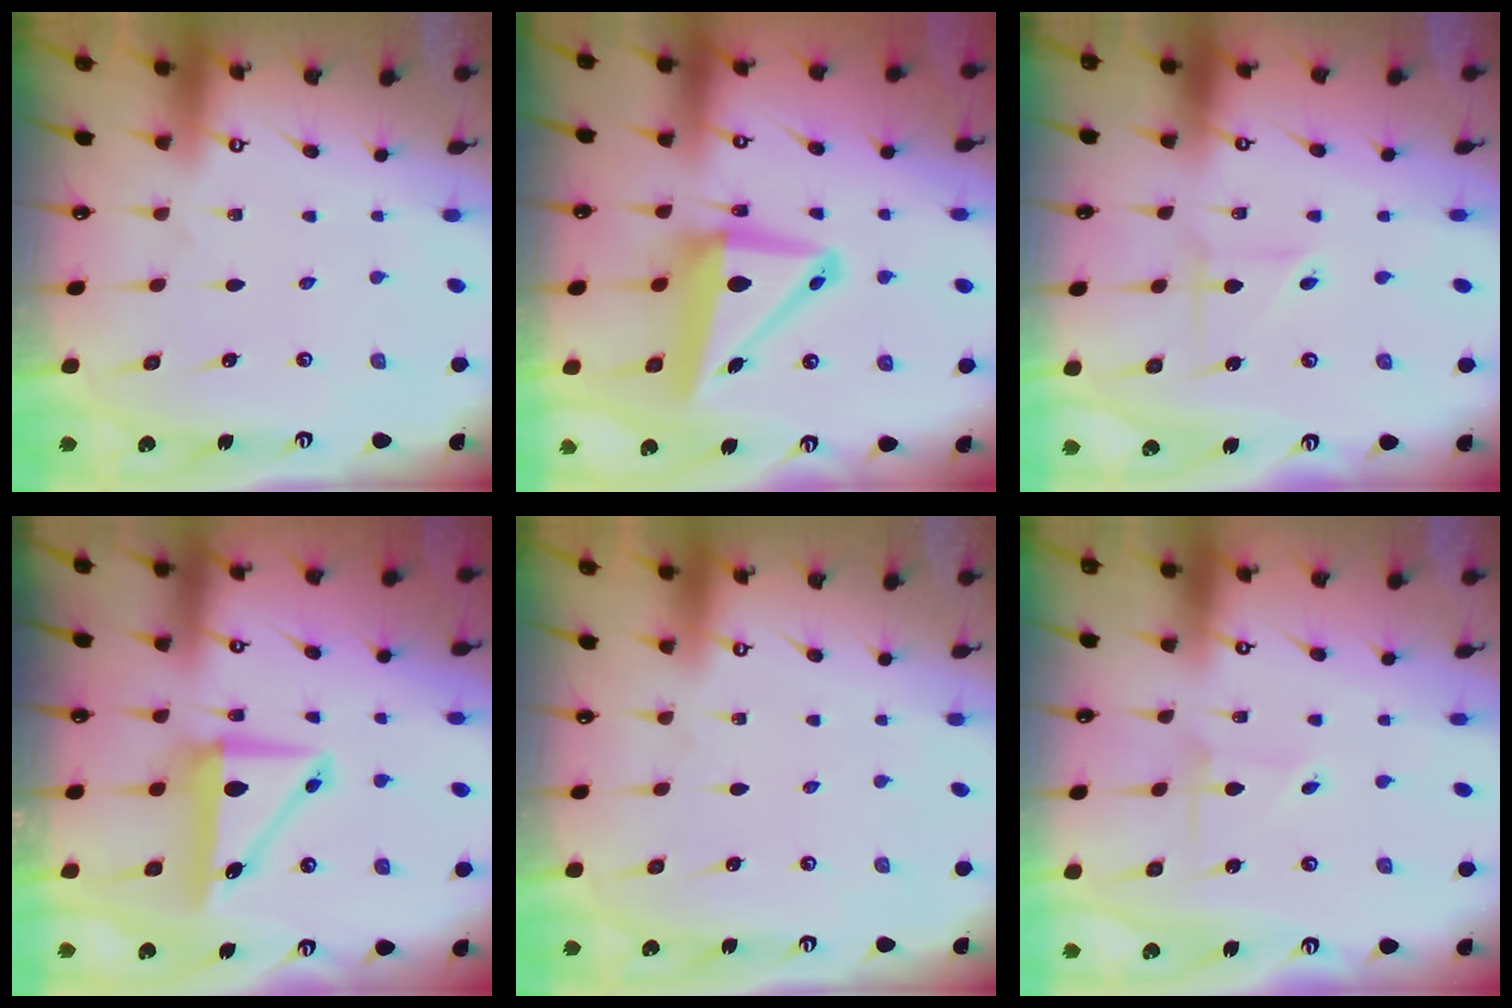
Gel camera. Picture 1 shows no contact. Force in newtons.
{"total": 13.0, "press": 12.7, "slide": 3.0}
{"total": 2.3, "press": 2.1, "slide": 0.9}
{"total": 8.5, "press": 8.2, "slide": 1.9}
{"total": 0.0}
{"total": 2.9, "press": 2.9, "slide": 0.1}